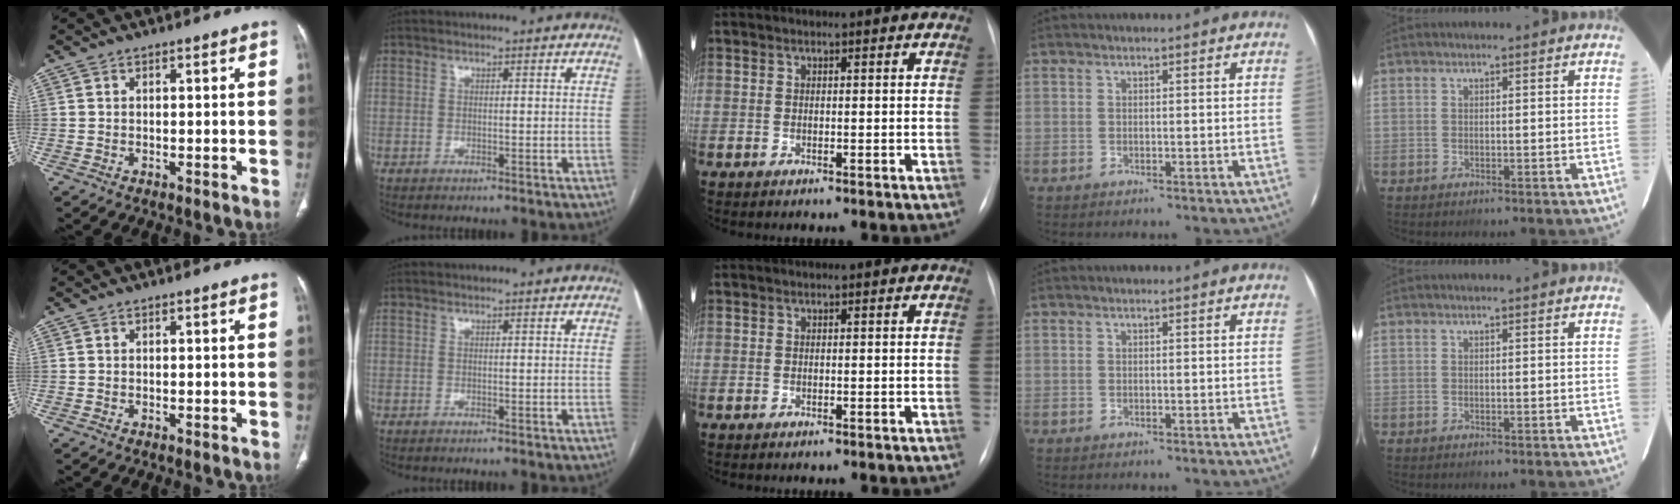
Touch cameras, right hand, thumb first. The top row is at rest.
{}